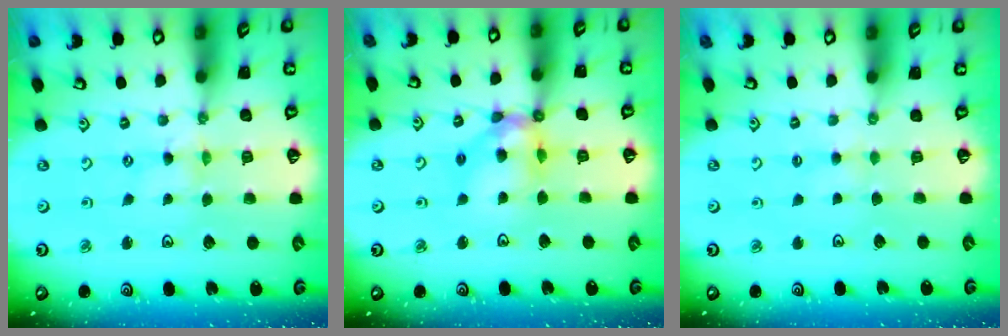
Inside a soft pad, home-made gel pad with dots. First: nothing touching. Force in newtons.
{"total": 12.4, "press": 12.3, "slide": 1.5}
{"total": 2.2, "press": 2.2, "slide": 0.4}